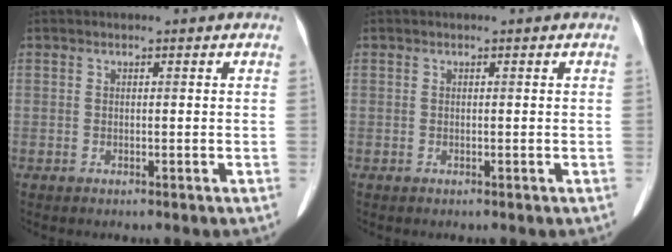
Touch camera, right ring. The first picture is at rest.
{"total": 0.0}